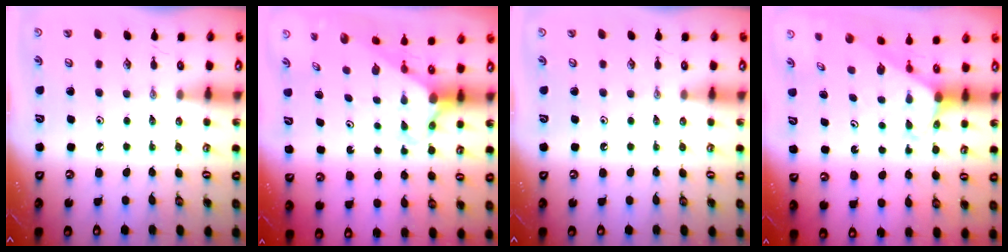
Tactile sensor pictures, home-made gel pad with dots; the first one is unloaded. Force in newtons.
{"total": 2.8, "press": 2.8, "slide": 0.2}
{"total": 0.0}
{"total": 1.9, "press": 1.9, "slide": 0.2}